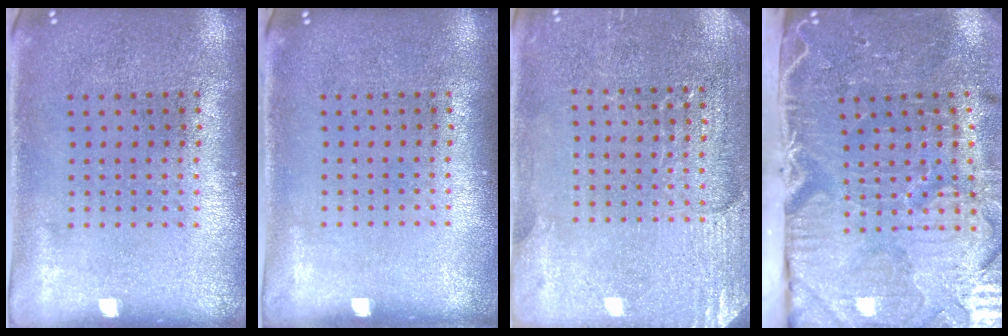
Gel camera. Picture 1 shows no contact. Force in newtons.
{"total": 0.0}
{"total": 2.9, "press": 2.9, "slide": 0.4}
{"total": 5.4, "press": 4.4, "slide": 3.1}